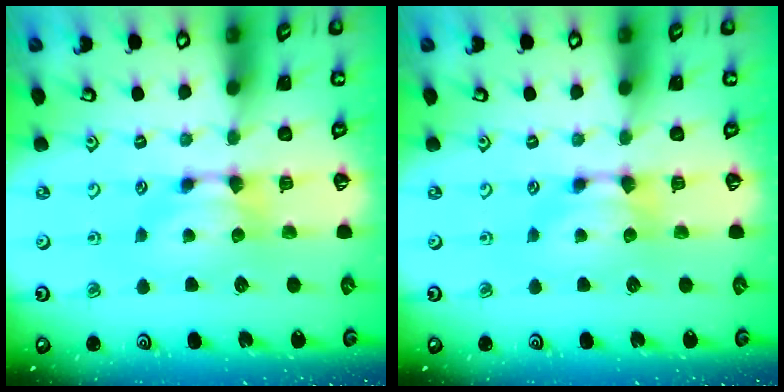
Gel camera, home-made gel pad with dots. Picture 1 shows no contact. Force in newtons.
{"total": 0.0}